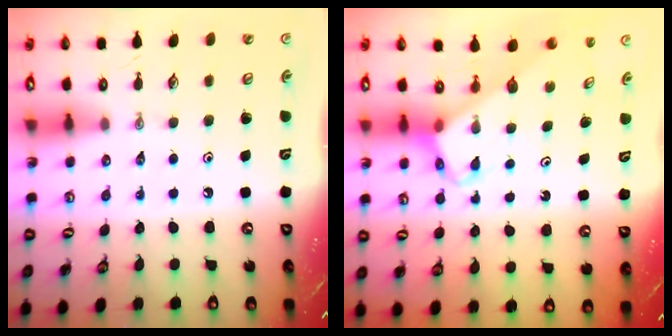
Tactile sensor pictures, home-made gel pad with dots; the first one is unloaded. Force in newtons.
{"total": 4.0, "press": 4.0, "slide": 0.2}